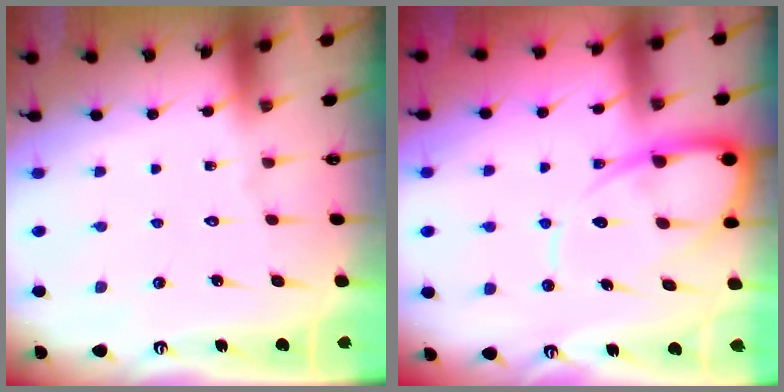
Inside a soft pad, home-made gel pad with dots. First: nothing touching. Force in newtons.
{"total": 11.6, "press": 11.6, "slide": 1.1}